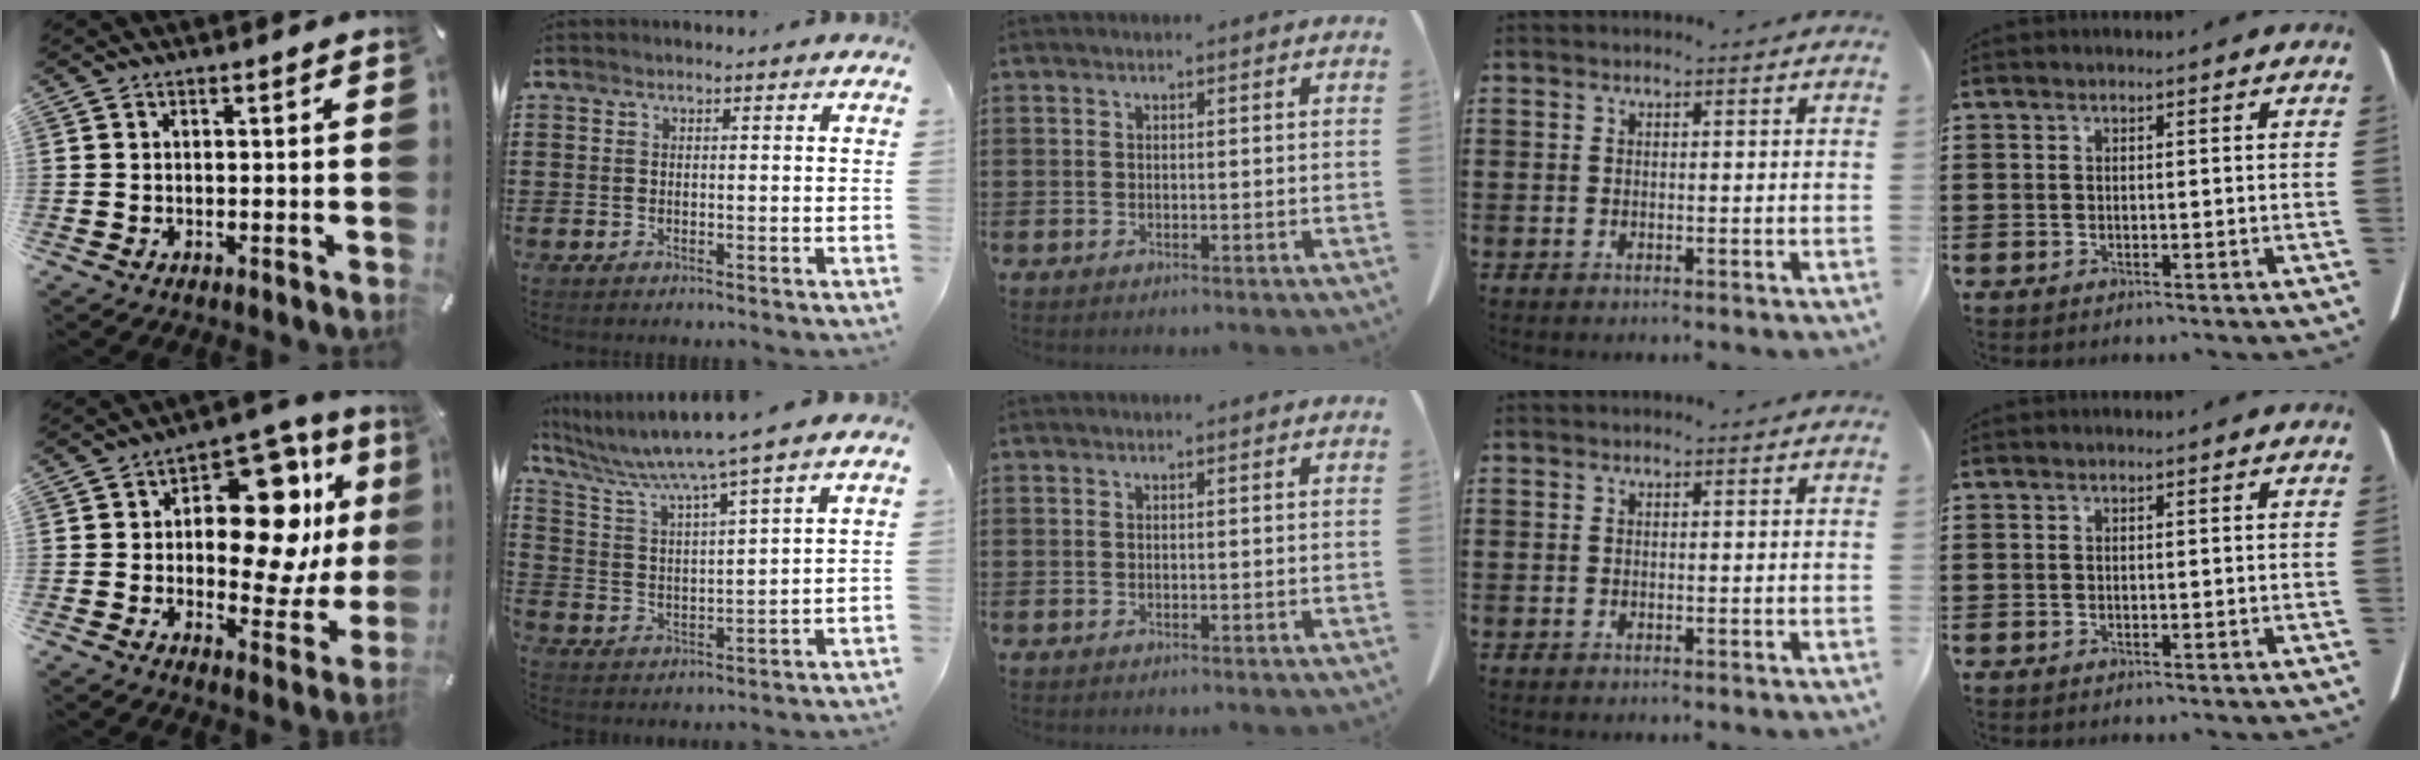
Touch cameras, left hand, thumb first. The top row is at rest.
{"thumb": {"total": 17.5, "force": [5.5, 9.8, 13.5], "torque": [-0.178, -0.038, 0.090]}, "index": {"total": 6.4, "force": [5.3, -1.1, 3.4], "torque": [-0.091, -0.046, 0.082]}}